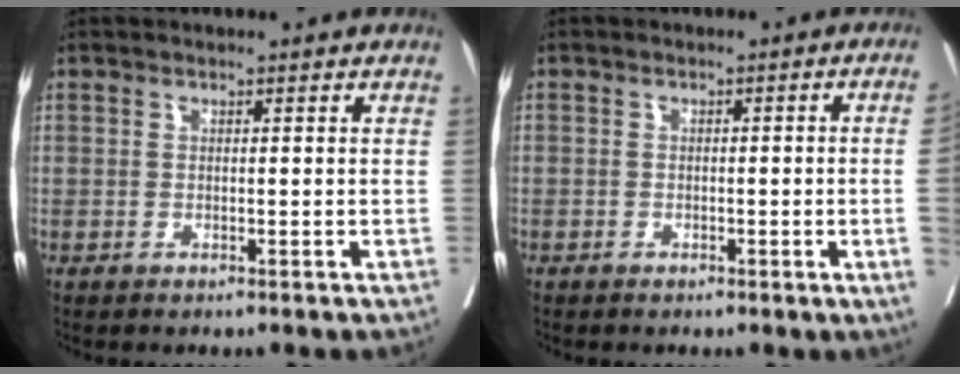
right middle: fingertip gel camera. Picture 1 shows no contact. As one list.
[{"total": 3.4, "force": [-0.6, -0.3, 3.4], "torque": [-0.043, 0.006, -0.008]}]